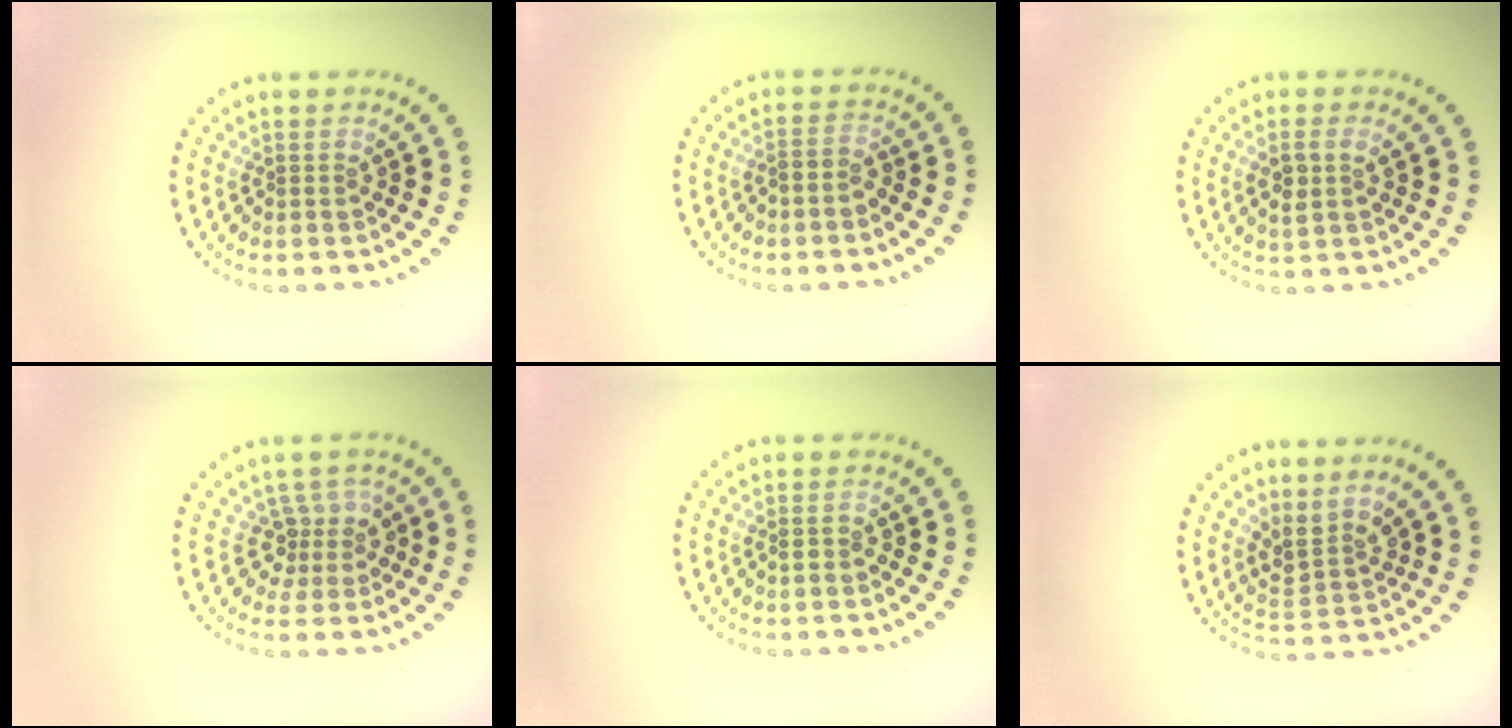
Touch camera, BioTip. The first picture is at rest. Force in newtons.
{"total": 1.2, "press": 0.8, "slide": 0.8}
{"total": 2.0, "press": 1.8, "slide": 0.7}
{"total": 3.0, "press": 2.2, "slide": 2.0}
{"total": 0.6, "press": 0.6, "slide": 0.3}
{"total": 2.7, "press": 2.0, "slide": 1.9}